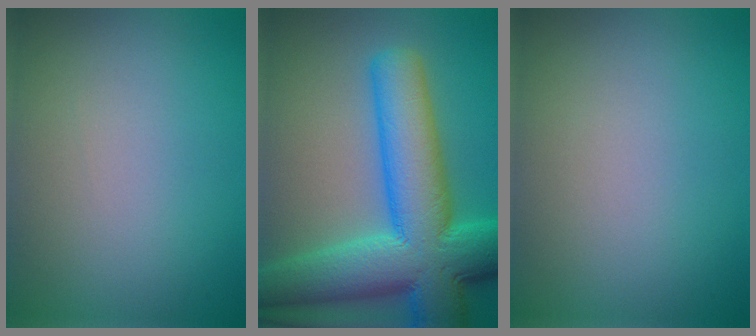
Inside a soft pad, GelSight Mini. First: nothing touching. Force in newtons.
{"total": 13.2, "press": 13.2, "slide": 0.6}
{"total": 0.0}